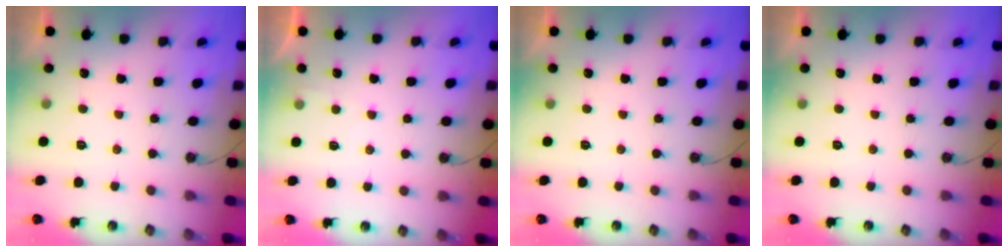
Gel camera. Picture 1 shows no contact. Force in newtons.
{"total": 2.8, "press": 2.7, "slide": 0.4}
{"total": 0.0}
{"total": 0.0}